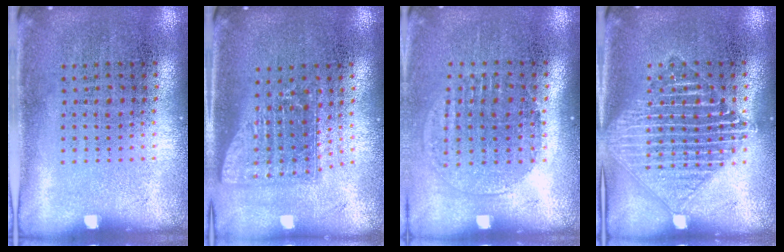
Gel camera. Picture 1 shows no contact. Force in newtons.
{"total": 1.7, "press": 1.3, "slide": 1.0}
{"total": 1.4, "press": 1.1, "slide": 0.7}
{"total": 2.1, "press": 2.1, "slide": 0.3}